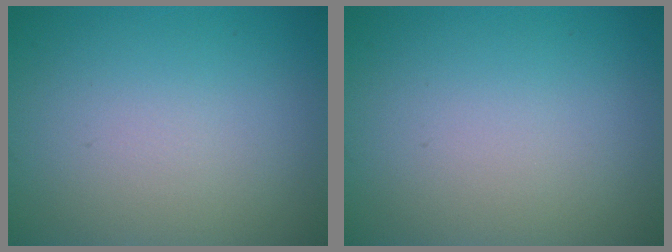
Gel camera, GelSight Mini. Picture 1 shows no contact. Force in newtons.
{"total": 0.0}